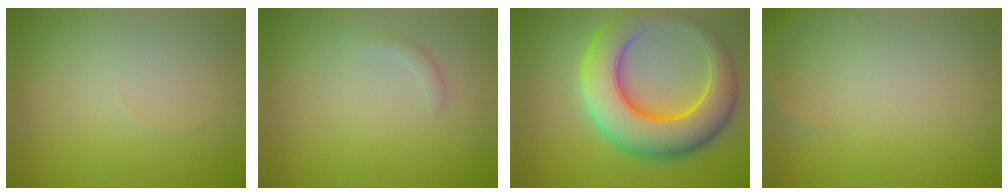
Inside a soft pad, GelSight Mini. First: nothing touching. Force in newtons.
{"total": 0.8, "press": 0.8, "slide": 0.1}
{"total": 9.9, "press": 9.9, "slide": 0.3}
{"total": 1.4, "press": 1.4, "slide": 0.1}